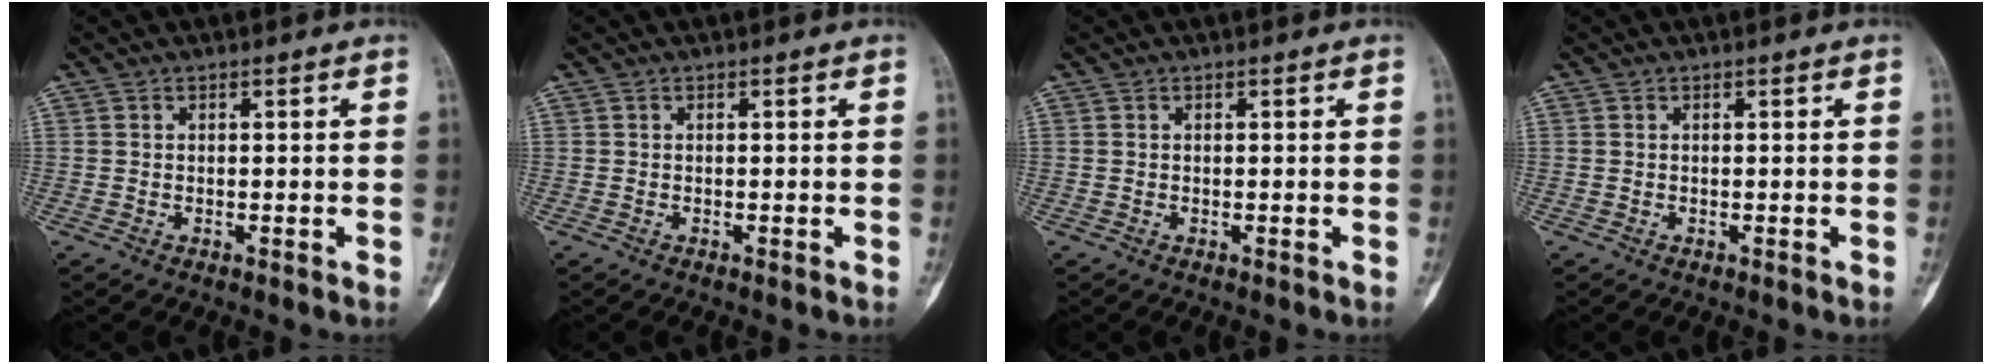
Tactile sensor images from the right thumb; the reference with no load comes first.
{"total": 0.0}
{"total": 0.0}
{"total": 0.0}